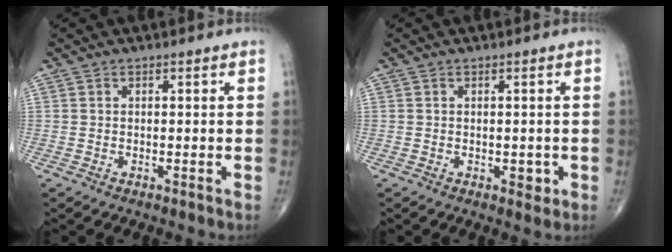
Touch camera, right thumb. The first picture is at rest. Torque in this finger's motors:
{"motor_torque": [2.78, 2.17, 0.09, -0.35, -0.01]}